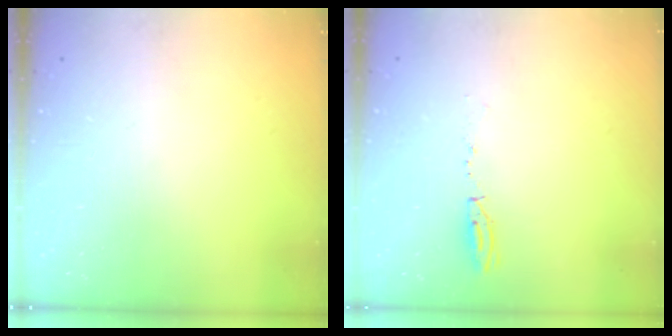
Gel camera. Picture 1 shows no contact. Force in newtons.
{"total": 3.6, "press": 3.5, "slide": 0.8}